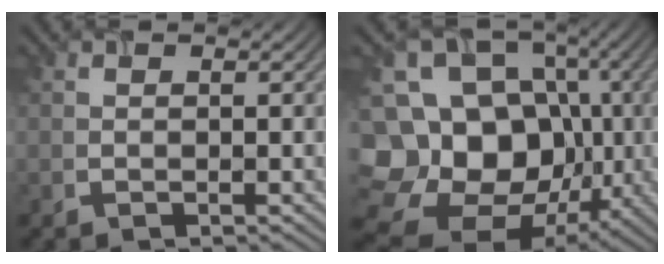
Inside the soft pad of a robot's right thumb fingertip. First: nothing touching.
{"total": 19.3, "force": [-2.9, 15.8, 10.6], "torque": [-0.249, -0.029, -0.023]}